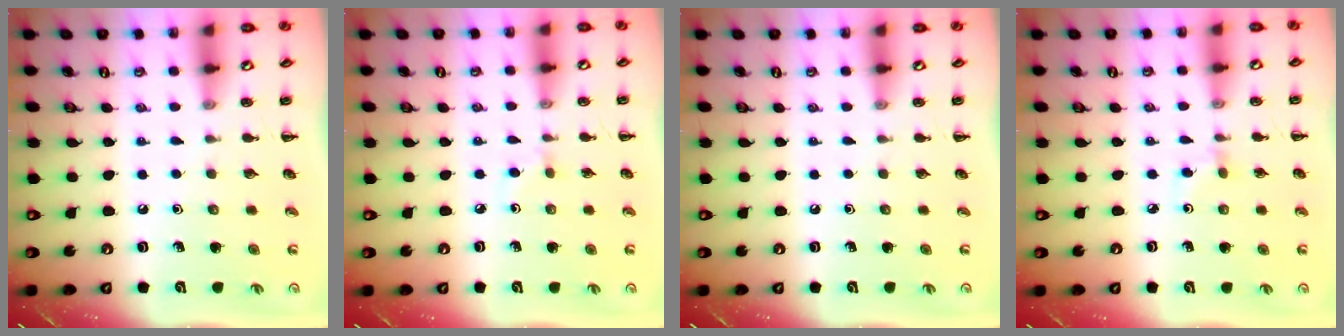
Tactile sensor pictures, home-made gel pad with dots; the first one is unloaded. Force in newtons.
{"total": 2.7, "press": 2.5, "slide": 1.0}
{"total": 0.0}
{"total": 2.3, "press": 2.1, "slide": 0.9}